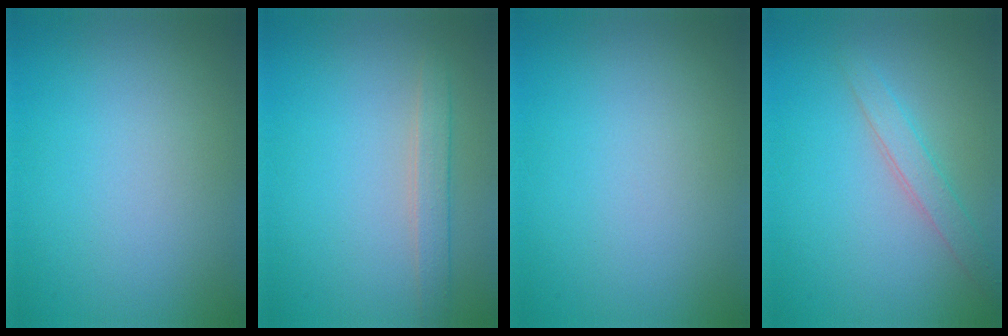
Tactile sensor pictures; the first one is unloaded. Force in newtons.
{"total": 1.9, "press": 1.9, "slide": 0.1}
{"total": 0.0}
{"total": 2.0, "press": 2.0, "slide": 0.1}